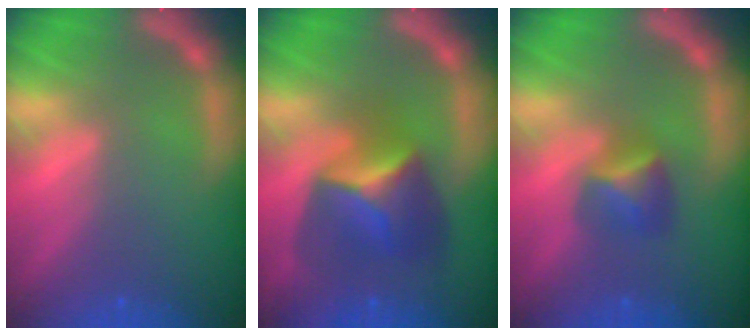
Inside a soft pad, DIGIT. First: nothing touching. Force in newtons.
{"total": 6.4}
{"total": 2.9}